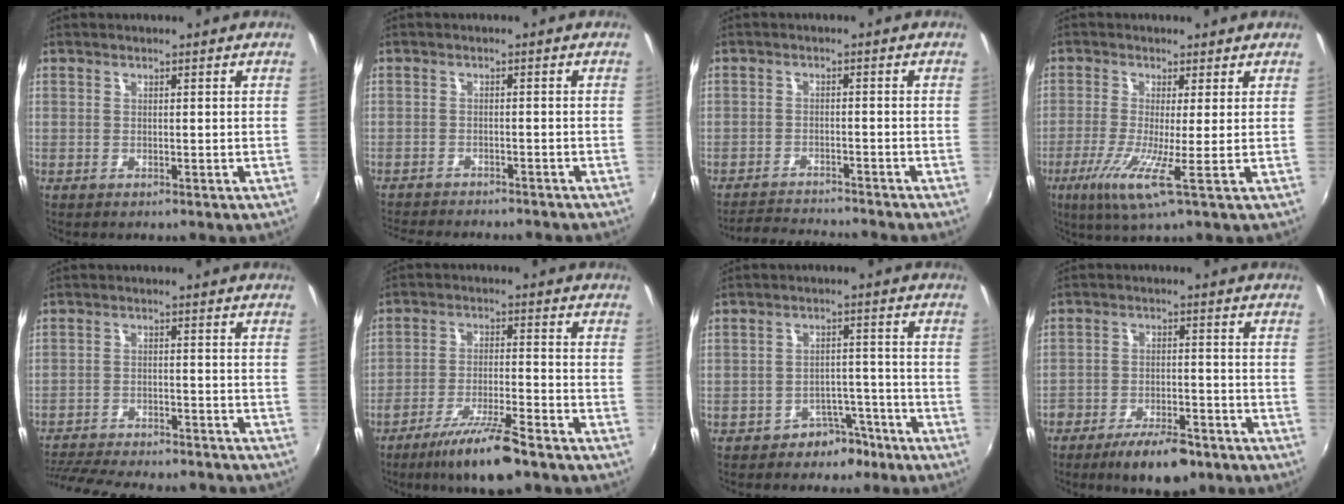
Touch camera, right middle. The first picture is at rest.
{"total": 9.9, "force": [-9.0, 2.0, 3.6], "torque": [-0.088, -0.018, -0.133]}
{"total": 7.0, "force": [-6.8, -0.1, 1.6], "torque": [-0.049, -0.005, -0.111]}
{"total": 7.1, "force": [-2.0, -0.6, 6.8], "torque": [-0.155, -0.019, -0.046]}
{"total": 19.2, "force": [-16.7, 4.5, 8.3], "torque": [-0.174, -0.026, -0.238]}
{"total": 10.9, "force": [-8.1, 1.4, 7.2], "torque": [-0.148, -0.017, -0.140]}
{"total": 5.4, "force": [-4.1, 3.4, 1.1], "torque": [-0.020, 0.026, -0.053]}
{"total": 10.3, "force": [-7.6, 3.7, 5.9], "torque": [-0.125, -0.008, -0.121]}